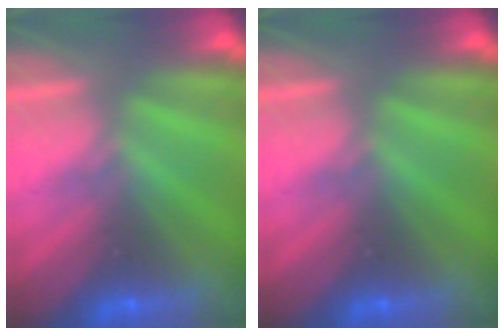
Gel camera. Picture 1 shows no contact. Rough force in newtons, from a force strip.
{"total": 0.0}